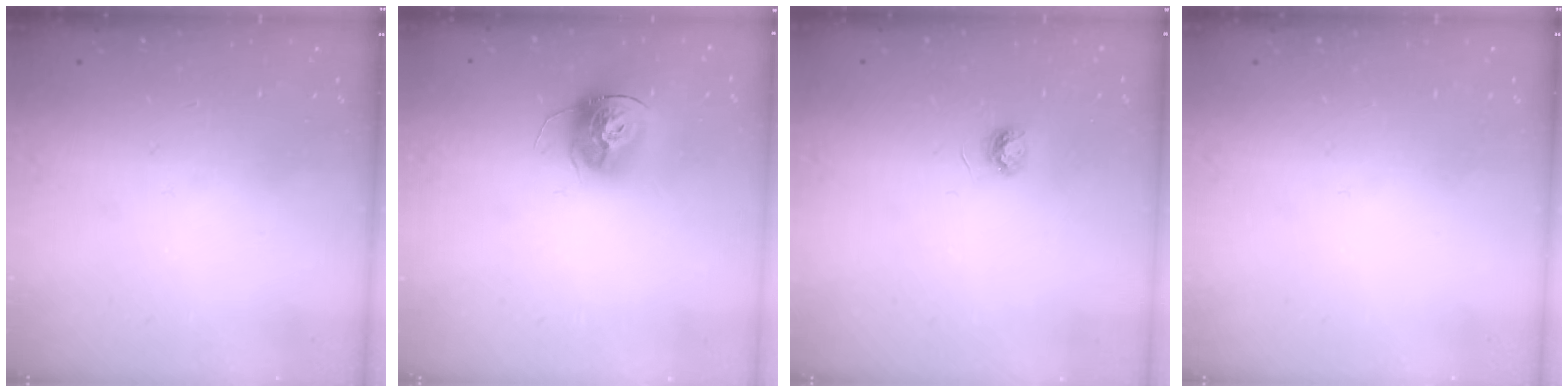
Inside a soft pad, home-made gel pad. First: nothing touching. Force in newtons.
{"total": 13.4, "press": 13.4, "slide": 1.2}
{"total": 3.9, "press": 3.9, "slide": 0.5}
{"total": 0.0}